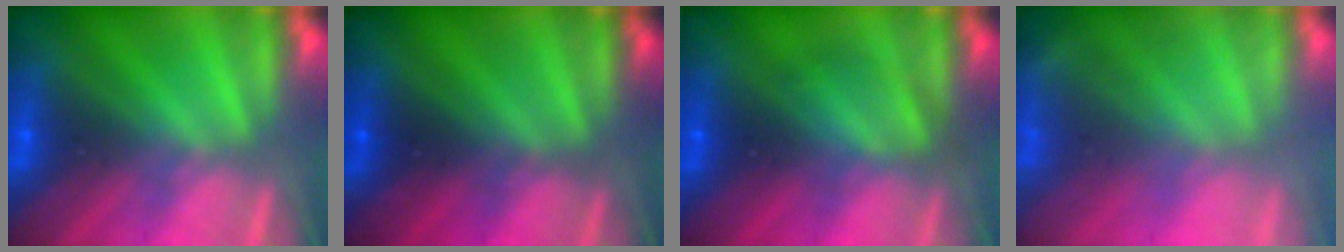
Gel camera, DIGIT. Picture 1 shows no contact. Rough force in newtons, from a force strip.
{"total": 2.4}
{"total": 2.4}
{"total": 1.4}